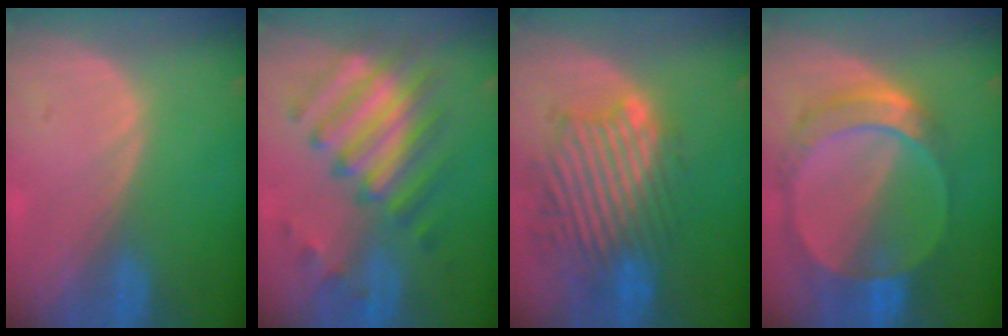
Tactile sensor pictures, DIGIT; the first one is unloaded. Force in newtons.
{"total": 8.9, "press": 8.8, "slide": 1.0}
{"total": 10.8, "press": 10.1, "slide": 4.0}
{"total": 9.2, "press": 8.1, "slide": 4.5}